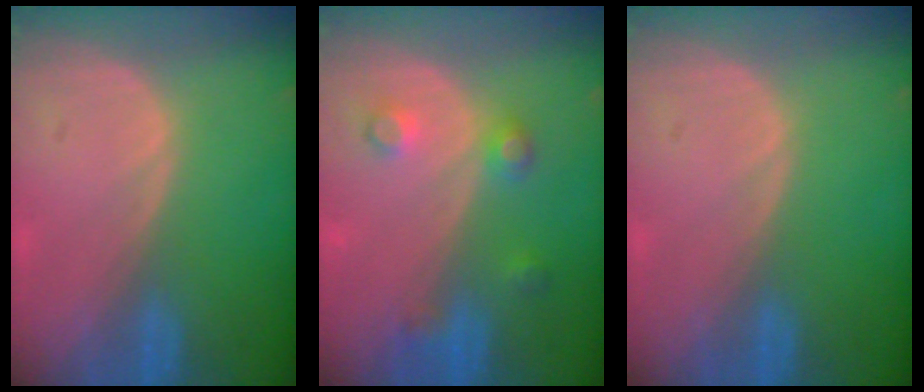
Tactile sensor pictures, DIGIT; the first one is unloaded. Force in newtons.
{"total": 3.8, "press": 3.8, "slide": 0.1}
{"total": 0.0}